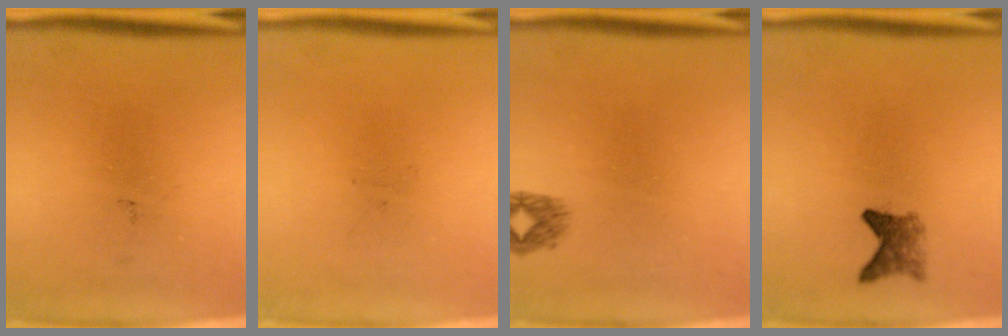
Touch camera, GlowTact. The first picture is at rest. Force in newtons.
{"total": 0.0}
{"total": 1.3}
{"total": 2.7}